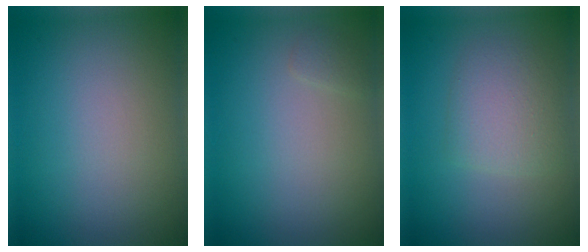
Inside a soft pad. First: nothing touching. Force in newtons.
{"total": 0.6, "press": 0.6, "slide": 0.0}
{"total": 2.9, "press": 2.9, "slide": 0.0}